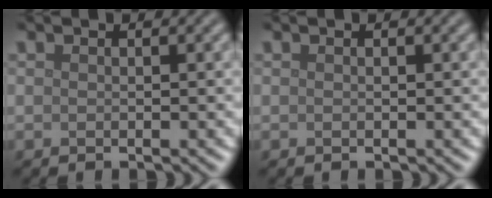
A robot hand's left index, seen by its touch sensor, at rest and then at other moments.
{"total": 0.0}